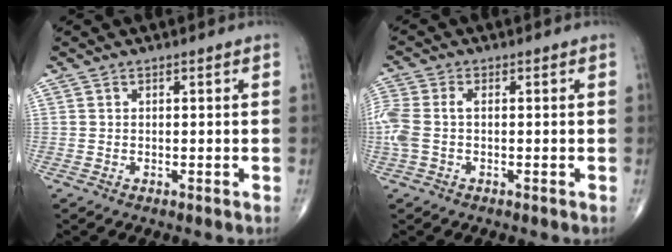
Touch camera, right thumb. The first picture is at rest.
{"total": 6.6, "force": [-0.2, 3.9, 5.3], "torque": [-0.159, 0.016, -0.003]}